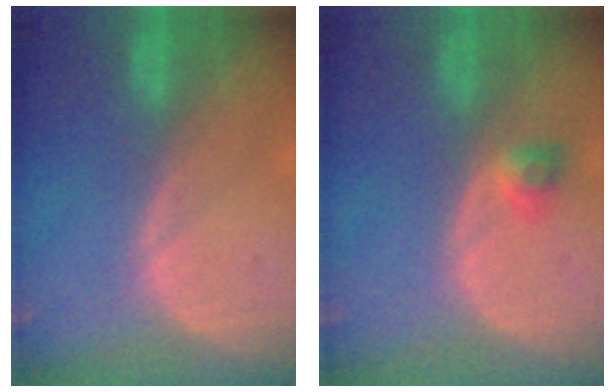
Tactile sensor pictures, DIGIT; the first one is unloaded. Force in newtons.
{"total": 2.4, "press": 2.0, "slide": 1.3}